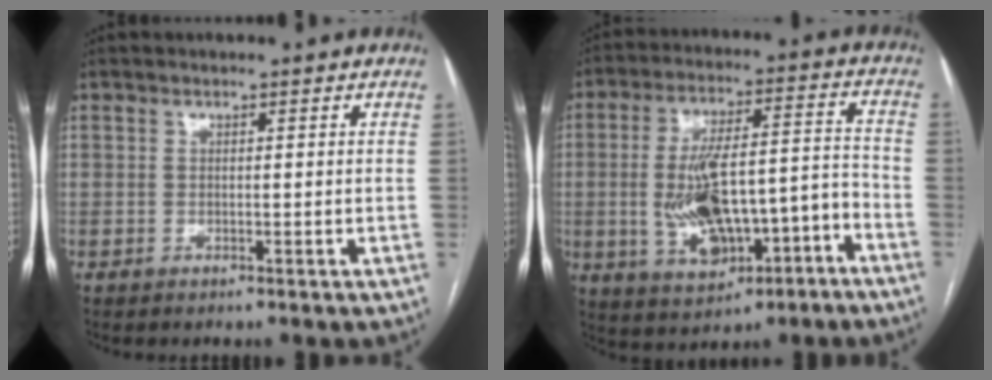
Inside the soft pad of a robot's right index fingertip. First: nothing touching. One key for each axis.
{"total": 14.6, "fx": -4.8, "fy": 5.4, "fz": 12.7, "tx": -0.227, "ty": 0.029, "tz": -0.063}